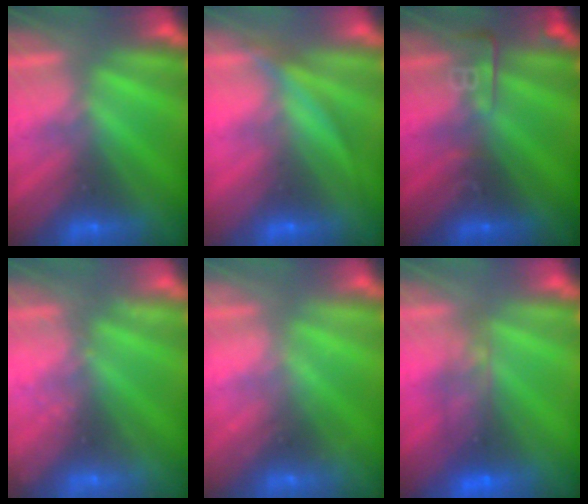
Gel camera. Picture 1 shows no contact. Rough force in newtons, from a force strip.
{"total": 3.5}
{"total": 2.6}
{"total": 2.3}
{"total": 2.1}
{"total": 7.1}